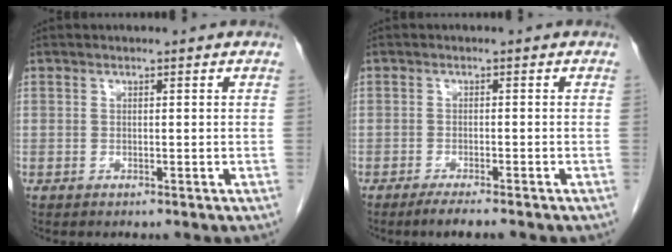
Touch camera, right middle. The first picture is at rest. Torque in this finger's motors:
{"motor_torque": [0.06, 0.00, 0.02, 0.01]}